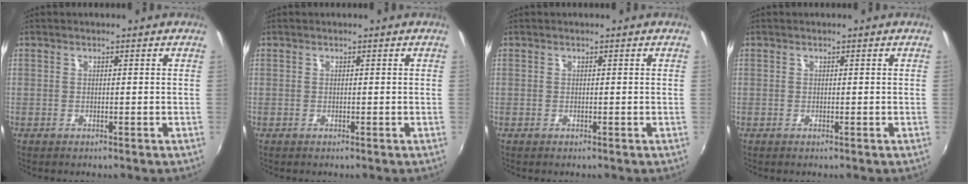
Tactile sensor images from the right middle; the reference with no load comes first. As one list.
[{"total": 0.0}, {"total": 0.0}, {"total": 0.0}]